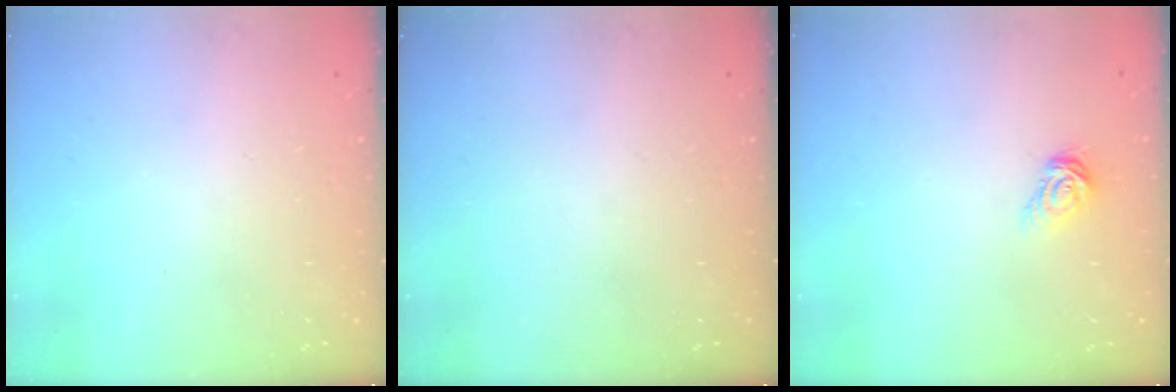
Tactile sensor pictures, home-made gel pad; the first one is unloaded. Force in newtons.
{"total": 0.0}
{"total": 6.7, "press": 6.7, "slide": 0.5}